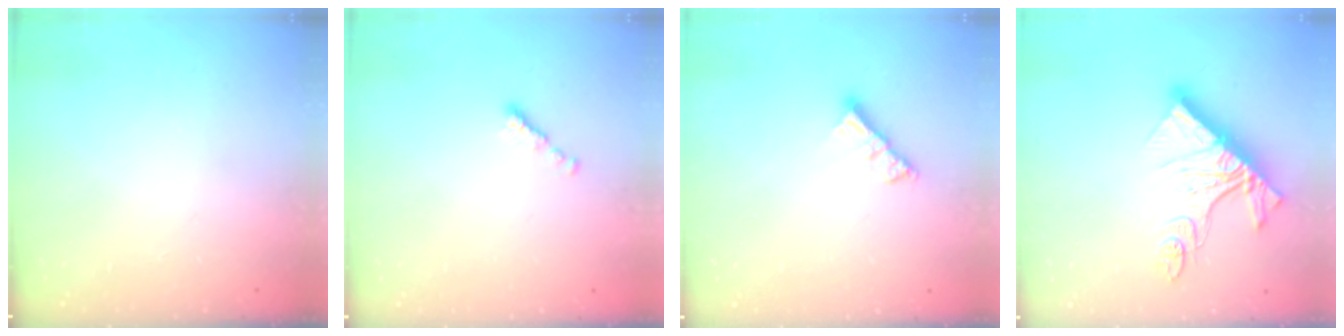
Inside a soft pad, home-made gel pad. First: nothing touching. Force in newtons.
{"total": 0.0}
{"total": 4.8, "press": 4.8, "slide": 0.5}
{"total": 15.3, "press": 15.3, "slide": 1.3}